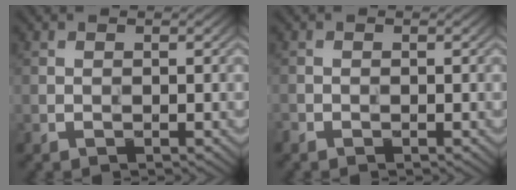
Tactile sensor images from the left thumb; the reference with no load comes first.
{"total": 0.6, "force": [-0.6, 0.2, 0.0], "torque": [-0.001, -0.003, -0.012]}